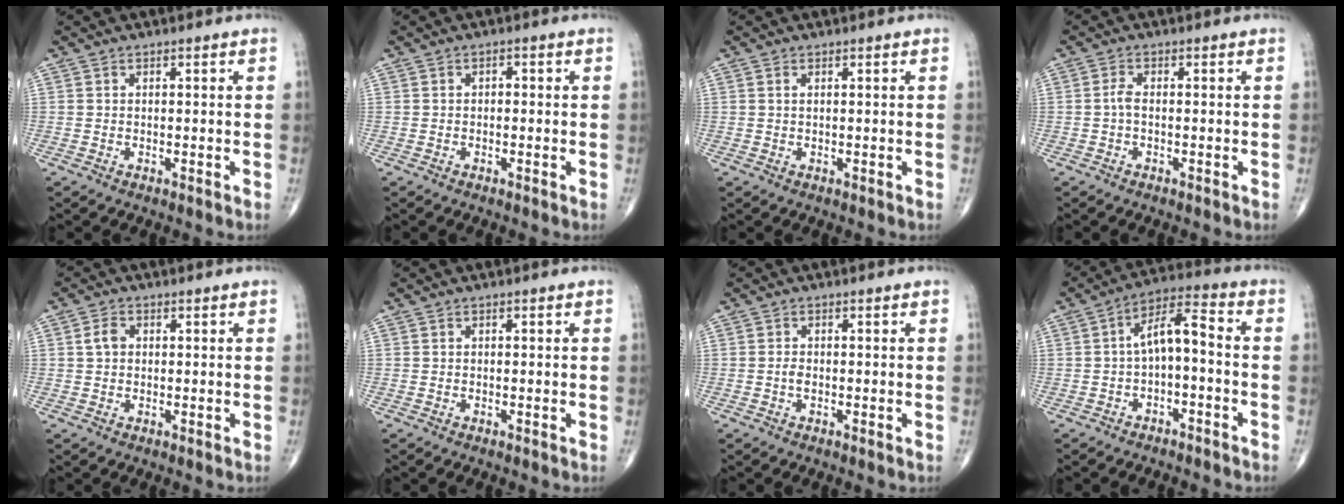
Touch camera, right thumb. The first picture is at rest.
{"total": 0.9, "force": [-0.1, 0.6, 0.7], "torque": [-0.003, 0.003, -0.005]}
{"total": 0.6, "force": [0.2, 0.2, 0.5], "torque": [-0.012, 0.006, 0.005]}
{"total": 1.7, "force": [-0.3, 0.7, 1.5], "torque": [-0.031, 0.002, -0.010]}
{"total": 2.6, "force": [0.4, 1.9, 1.7], "torque": [-0.032, 0.007, 0.006]}
{"total": 0.0}
{"total": 1.2, "force": [-0.4, 0.6, 0.9], "torque": [-0.018, 0.001, -0.008]}
{"total": 7.6, "force": [-1.4, 3.2, 6.8], "torque": [-0.114, 0.049, -0.030]}